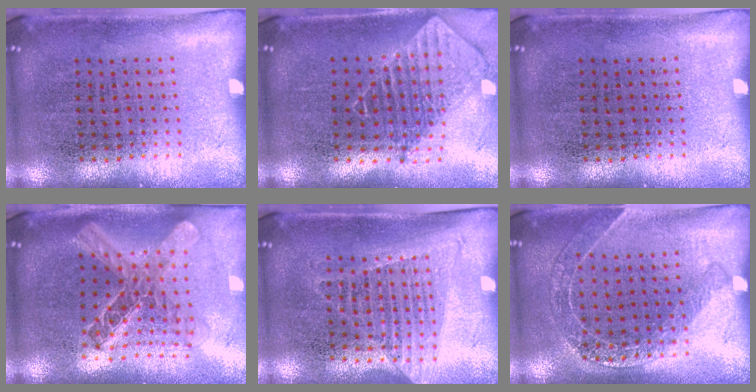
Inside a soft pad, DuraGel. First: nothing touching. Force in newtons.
{"total": 2.0, "press": 1.6, "slide": 1.2}
{"total": 0.0}
{"total": 2.1, "press": 1.7, "slide": 1.3}
{"total": 1.3, "press": 1.2, "slide": 0.6}
{"total": 1.4, "press": 1.4, "slide": 0.3}